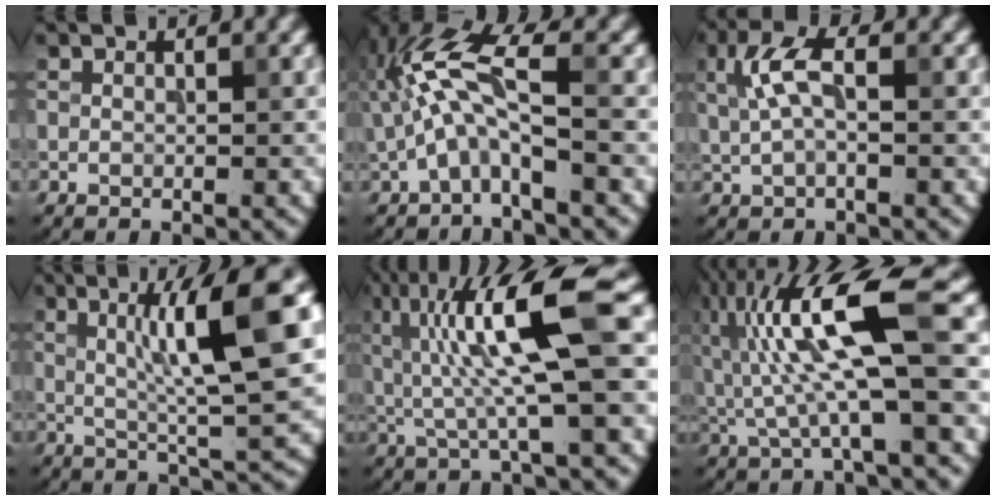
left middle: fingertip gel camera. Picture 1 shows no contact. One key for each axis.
{"total": 6.6, "fx": 0.0, "fy": 2.2, "fz": 6.3, "tx": -0.139, "ty": 0.021, "tz": -0.008}
{"total": 3.7, "fx": 0.9, "fy": 1.6, "fz": 3.3, "tx": -0.074, "ty": 0.008, "tz": 0.014}
{"total": 10.0, "fx": 2.4, "fy": 1.4, "fz": 9.6, "tx": -0.136, "ty": 0.006, "tz": 0.042}
{"total": 10.2, "fx": 2.1, "fy": 1.8, "fz": 9.8, "tx": -0.180, "ty": 0.000, "tz": 0.043}
{"total": 10.7, "fx": 1.2, "fy": 2.3, "fz": 10.3, "tx": -0.201, "ty": 0.016, "tz": 0.023}